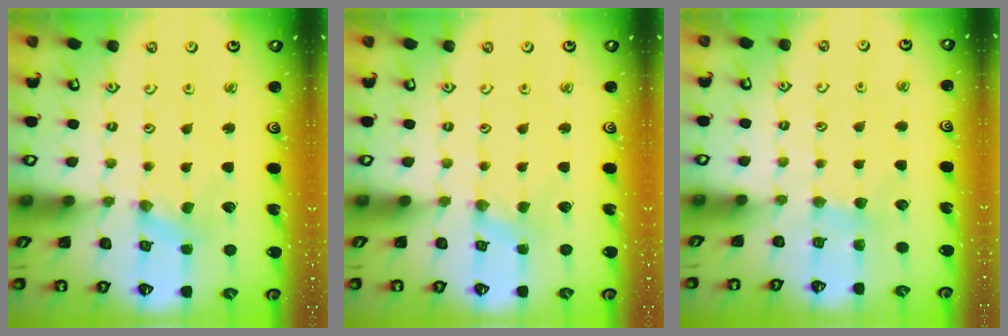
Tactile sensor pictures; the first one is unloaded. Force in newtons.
{"total": 0.0}
{"total": 3.3, "press": 3.2, "slide": 0.5}